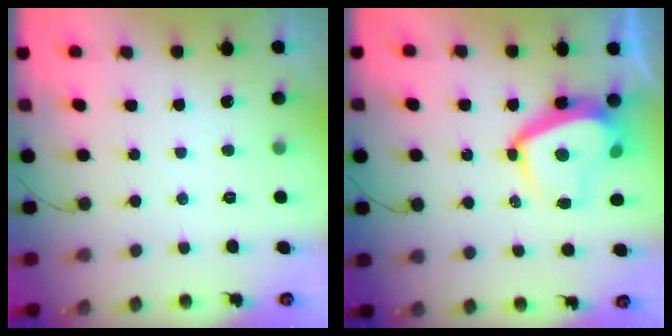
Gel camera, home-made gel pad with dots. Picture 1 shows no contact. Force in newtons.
{"total": 11.1, "press": 11.0, "slide": 1.6}